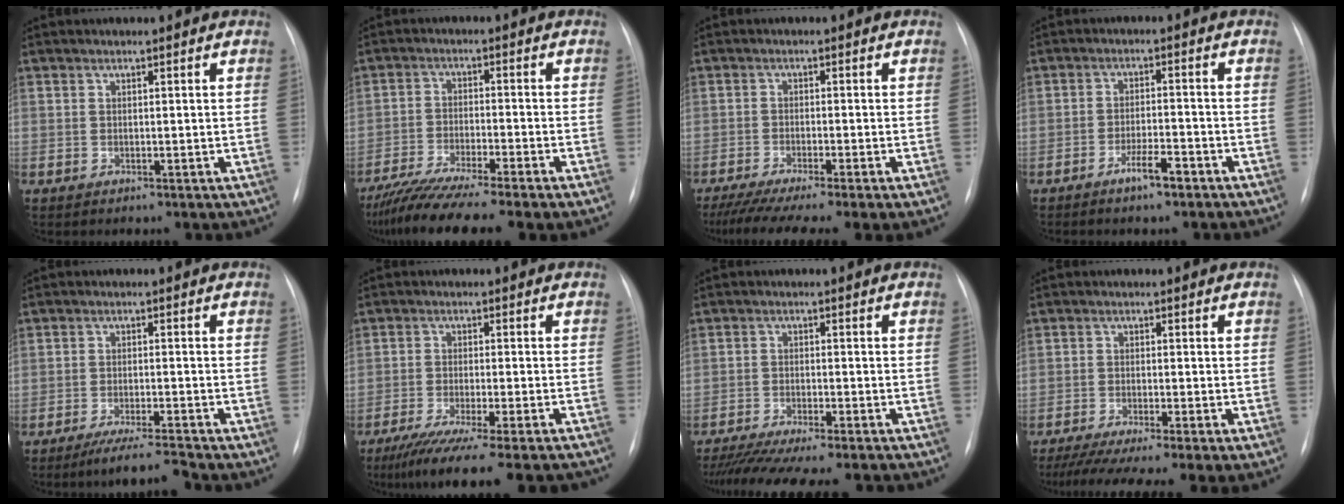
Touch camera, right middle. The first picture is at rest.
{"total": 11.6, "force": [-9.4, -0.6, 6.7], "torque": [-0.108, -0.031, -0.153]}
{"total": 12.6, "force": [-10.0, -0.1, 7.7], "torque": [-0.118, -0.034, -0.158]}
{"total": 3.9, "force": [-2.7, 0.5, 2.8], "torque": [-0.053, -0.001, -0.047]}
{"total": 5.0, "force": [-4.3, -1.3, 2.1], "torque": [-0.037, -0.021, -0.078]}
{"total": 13.8, "force": [-11.3, -1.0, 7.9], "torque": [-0.109, -0.048, -0.174]}
{"total": 14.1, "force": [-12.4, 0.6, 6.7], "torque": [-0.099, -0.025, -0.179]}
{"total": 13.5, "force": [-10.6, -0.1, 8.4], "torque": [-0.124, -0.034, -0.166]}